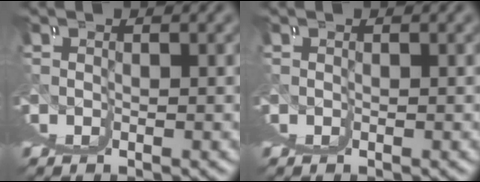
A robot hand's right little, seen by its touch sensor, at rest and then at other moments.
{"total": 0.0}